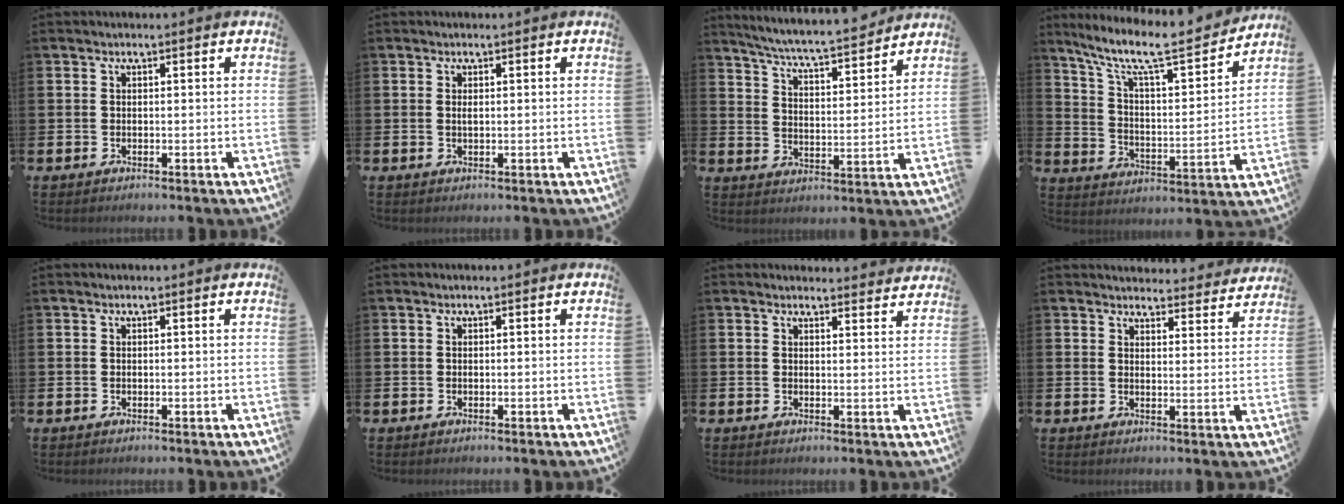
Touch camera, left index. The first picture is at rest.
{"total": 0.6, "force": [0.1, 0.2, 0.6], "torque": [-0.009, 0.000, 0.000]}
{"total": 6.1, "force": [5.8, -0.1, 1.9], "torque": [-0.063, -0.049, 0.096]}
{"total": 10.0, "force": [8.6, 1.6, 4.9], "torque": [-0.120, -0.059, 0.140]}
{"total": 0.0}
{"total": 0.0}
{"total": 2.5, "force": [2.5, 0.3, -0.2], "torque": [0.009, -0.020, 0.043]}
{"total": 4.2, "force": [4.1, 0.9, 0.1], "torque": [0.002, -0.031, 0.070]}